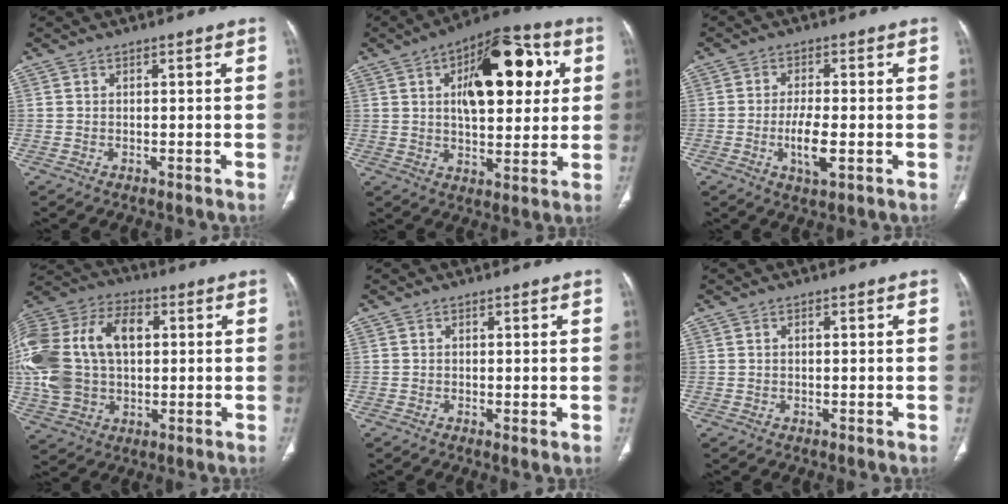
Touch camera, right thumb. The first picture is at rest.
{"total": 19.6, "force": [5.2, 9.6, 16.3], "torque": [-0.194, 0.010, 0.074]}
{"total": 6.3, "force": [-1.5, 2.1, 5.7], "torque": [-0.110, -0.005, -0.026]}
{"total": 23.9, "force": [3.2, 15.6, 17.9], "torque": [-0.396, 0.025, 0.061]}
{"total": 0.9, "force": [0.0, 0.2, 0.9], "torque": [-0.019, -0.005, 0.000]}
{"total": 0.6, "force": [0.1, 0.3, 0.5], "torque": [-0.013, 0.004, 0.004]}